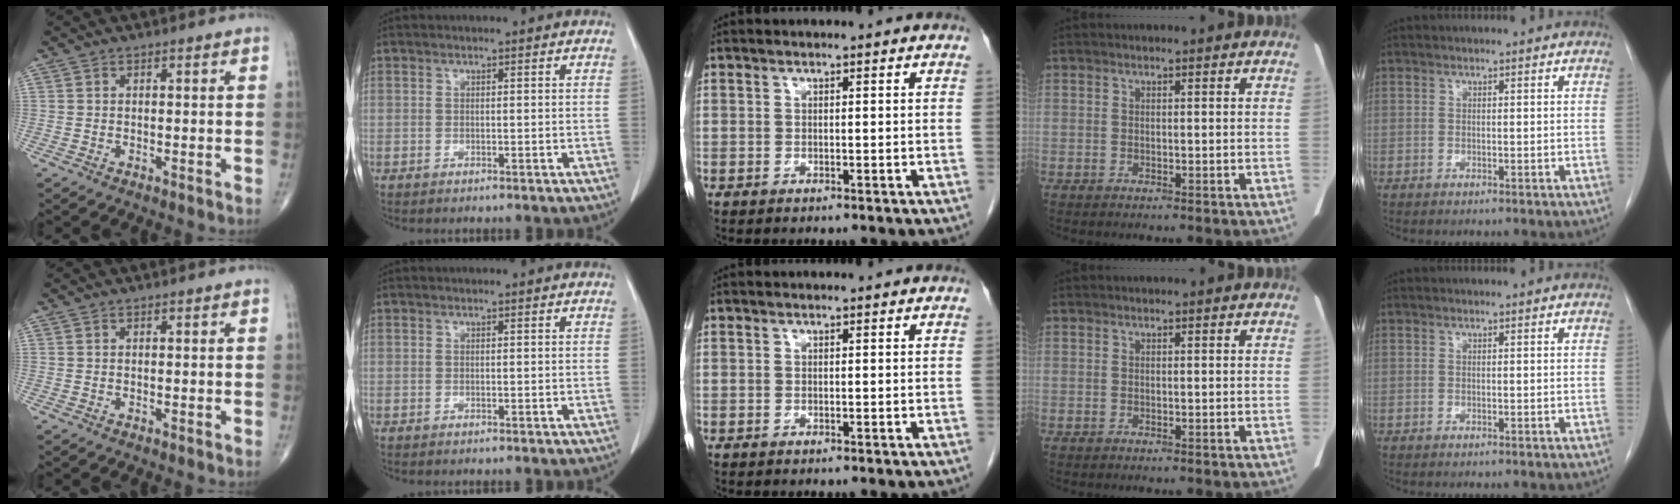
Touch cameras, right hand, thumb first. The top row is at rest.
{}